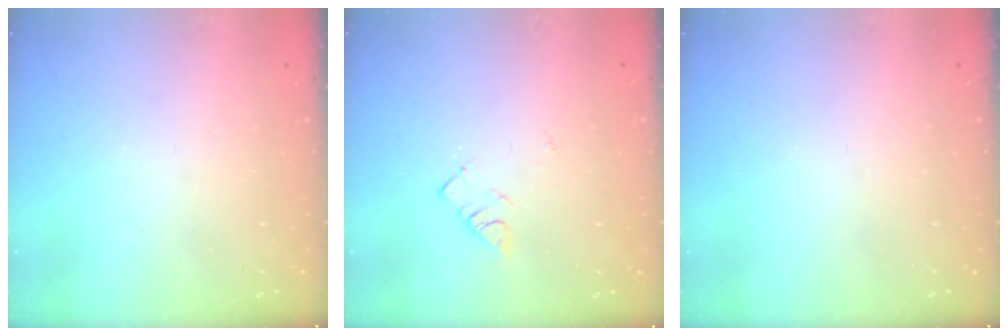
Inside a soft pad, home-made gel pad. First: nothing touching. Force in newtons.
{"total": 2.8, "press": 2.7, "slide": 0.4}
{"total": 0.0}